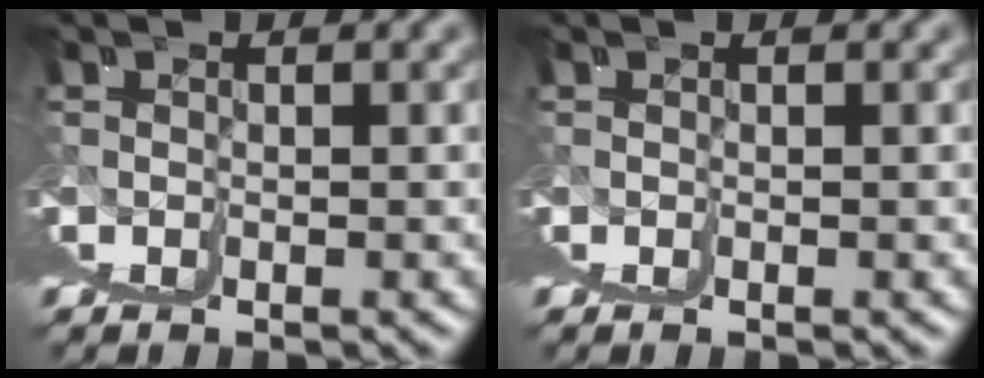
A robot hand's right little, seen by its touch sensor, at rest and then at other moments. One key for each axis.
{"total": 0.0}